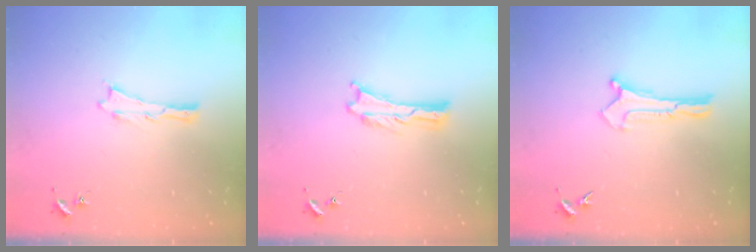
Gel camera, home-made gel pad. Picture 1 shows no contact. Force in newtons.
{"total": 0.0}
{"total": 0.0}